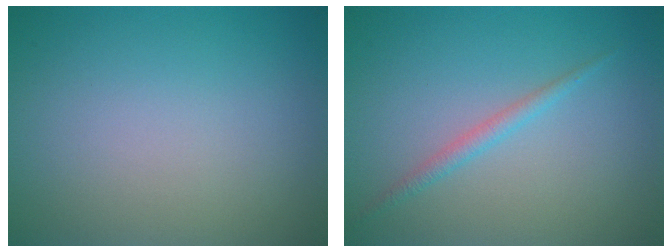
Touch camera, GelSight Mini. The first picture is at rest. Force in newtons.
{"total": 1.3, "press": 1.3, "slide": 0.0}